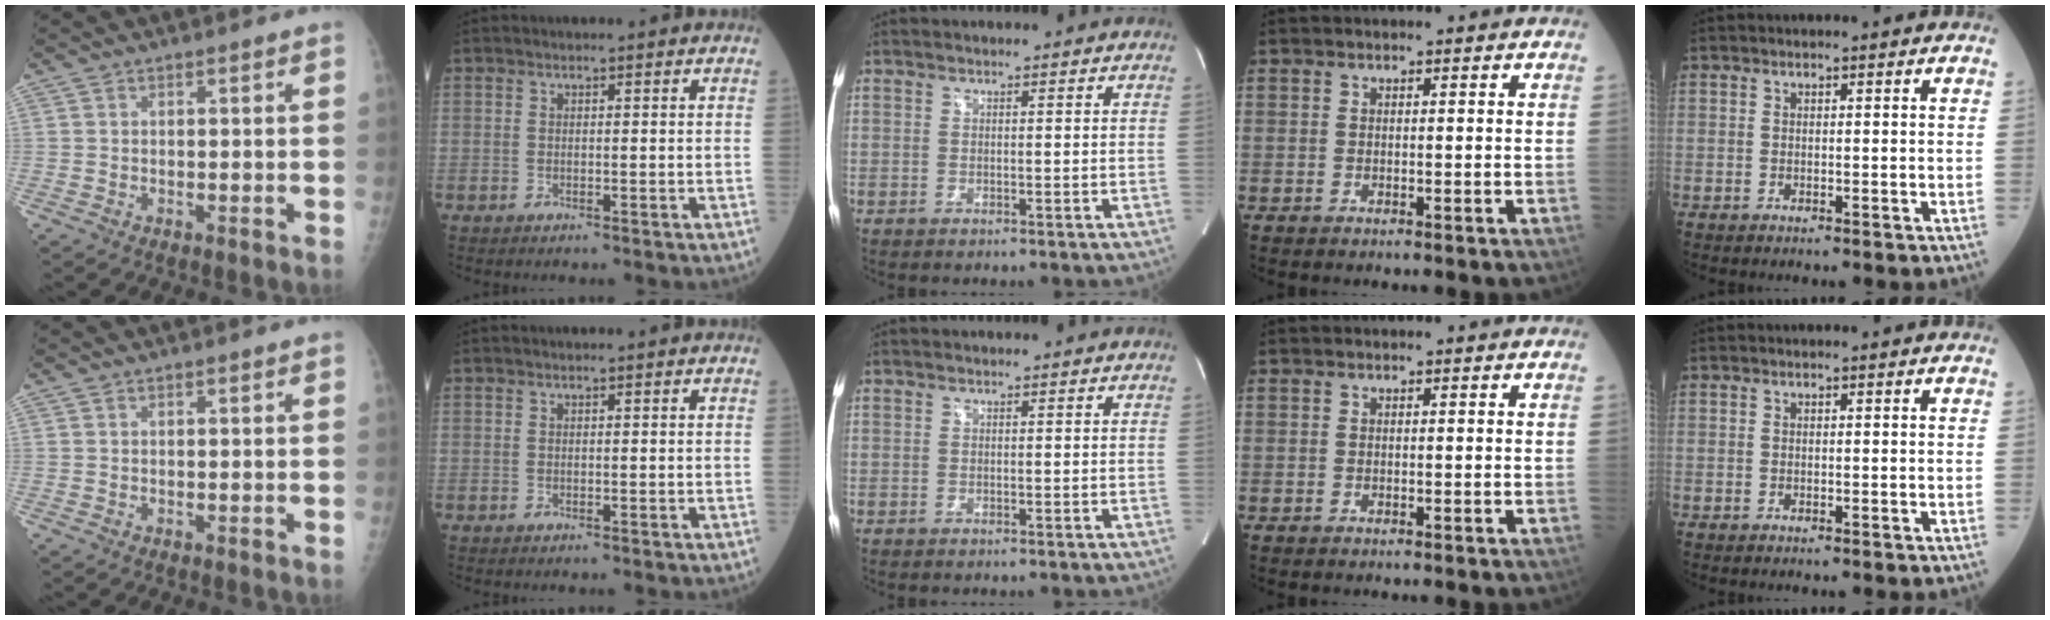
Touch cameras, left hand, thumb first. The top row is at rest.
{}